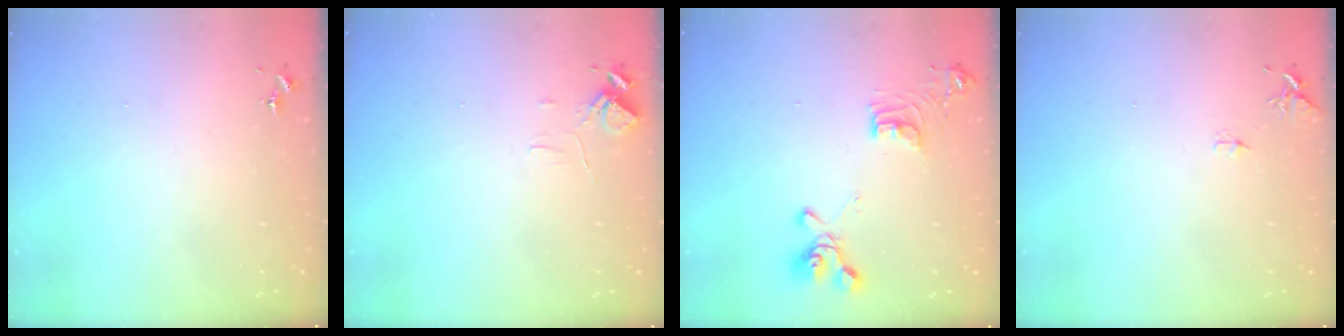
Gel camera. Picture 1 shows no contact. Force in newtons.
{"total": 5.7, "press": 5.6, "slide": 0.6}
{"total": 14.5, "press": 14.4, "slide": 1.7}
{"total": 6.9, "press": 6.9, "slide": 0.8}